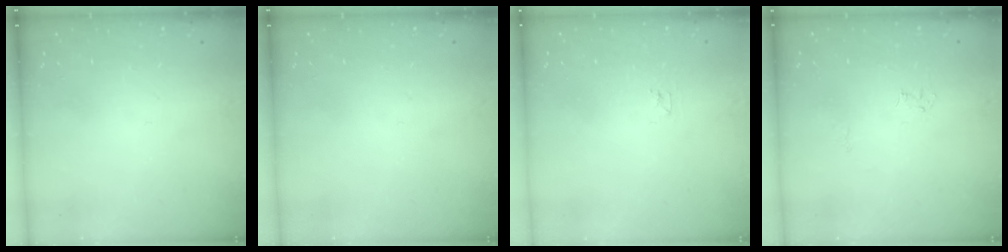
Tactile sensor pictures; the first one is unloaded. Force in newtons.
{"total": 0.0}
{"total": 2.4, "press": 2.4, "slide": 0.3}
{"total": 2.7, "press": 2.7, "slide": 0.4}